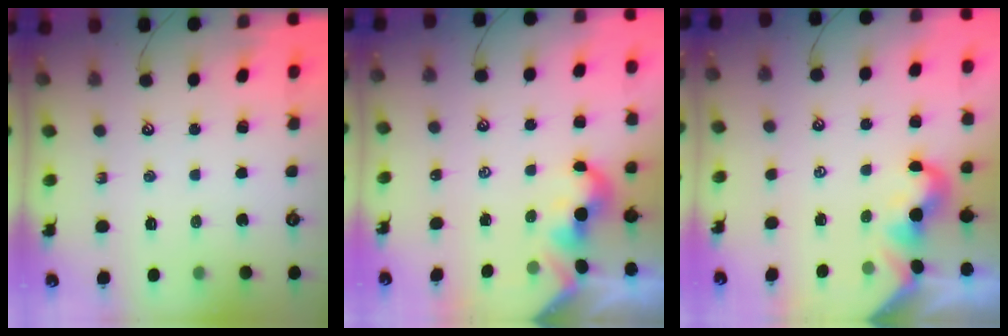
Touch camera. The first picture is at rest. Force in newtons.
{"total": 2.0, "press": 1.9, "slide": 0.4}
{"total": 0.7, "press": 0.6, "slide": 0.4}